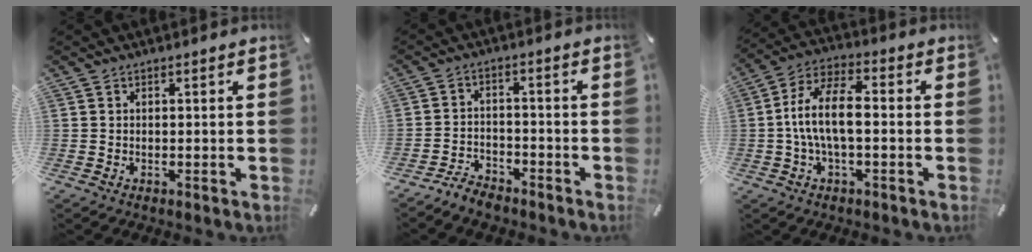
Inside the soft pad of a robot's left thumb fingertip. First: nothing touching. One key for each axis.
{"total": 4.8, "fx": -4.4, "fy": 1.7, "fz": 0.9, "tx": -0.025, "ty": 0.024, "tz": -0.087}
{"total": 10.7, "fx": -1.3, "fy": 4.7, "fz": 9.5, "tx": -0.194, "ty": 0.008, "tz": -0.025}